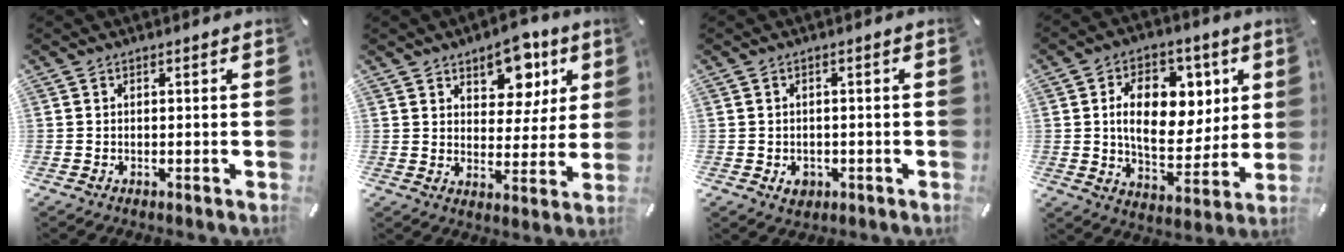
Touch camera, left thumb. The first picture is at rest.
{"total": 11.3, "force": [6.9, 7.2, 5.3], "torque": [-0.053, -0.043, 0.119]}
{"total": 3.2, "force": [-1.0, 2.7, 1.5], "torque": [-0.016, 0.002, -0.019]}
{"total": 16.0, "force": [3.9, 11.1, 10.8], "torque": [-0.159, -0.002, 0.069]}